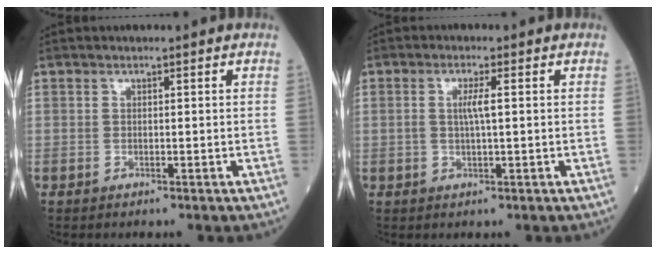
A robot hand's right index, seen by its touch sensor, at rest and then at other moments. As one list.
[{"total": 2.9, "force": [0.3, -0.2, 2.9], "torque": [-0.060, -0.001, 0.005]}]